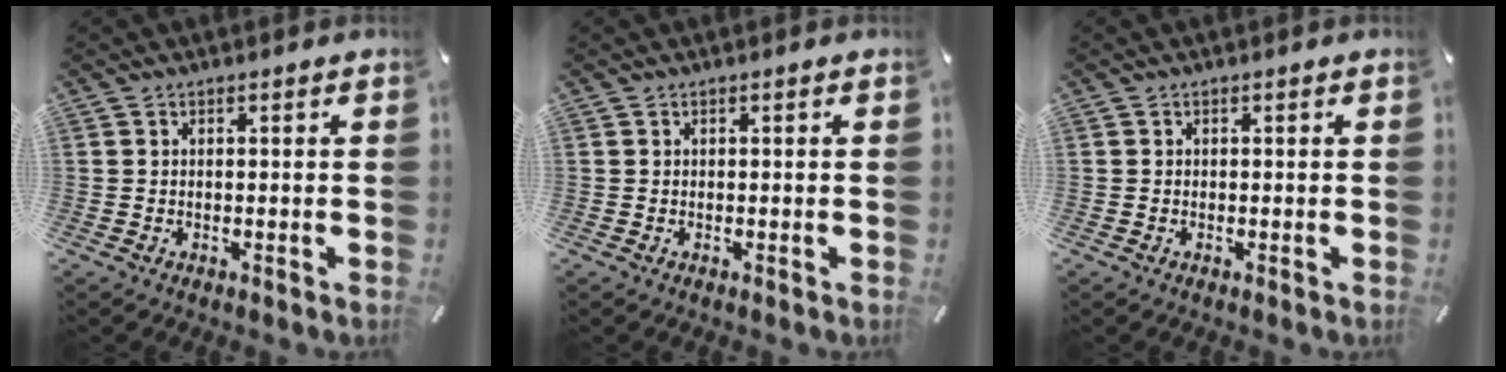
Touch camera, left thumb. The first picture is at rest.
{"total": 0.0}
{"total": 0.0}